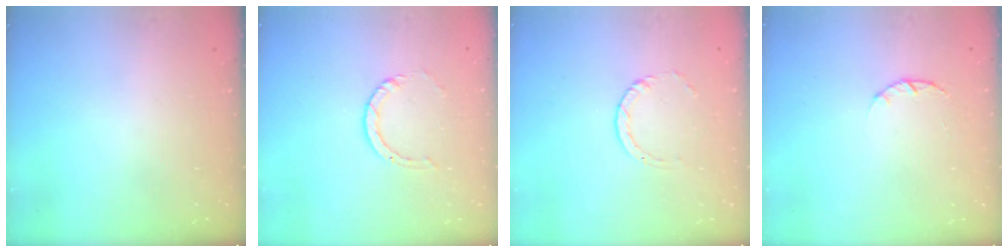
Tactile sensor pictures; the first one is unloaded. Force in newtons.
{"total": 3.8, "press": 3.7, "slide": 0.3}
{"total": 1.0, "press": 1.0, "slide": 0.1}
{"total": 1.4, "press": 1.3, "slide": 0.3}